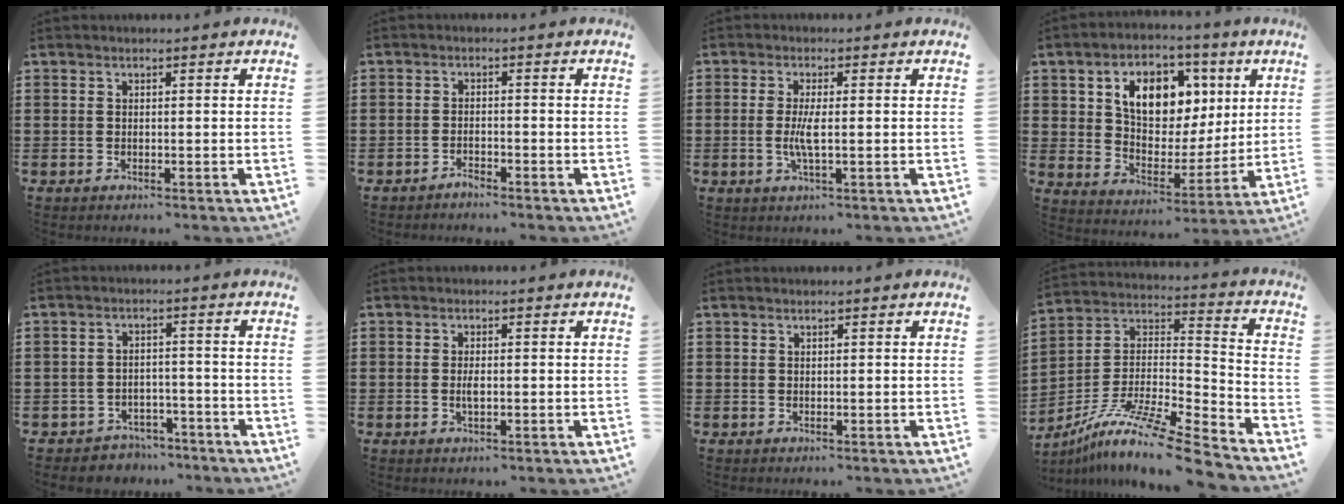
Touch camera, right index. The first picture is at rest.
{"total": 1.5, "force": [-1.5, 0.2, 0.2], "torque": [-0.010, 0.002, -0.030]}
{"total": 3.6, "force": [-0.4, 0.6, 3.6], "torque": [-0.077, -0.007, -0.012]}
{"total": 10.0, "force": [4.3, 6.7, 6.0], "torque": [-0.119, 0.000, 0.073]}
{"total": 3.0, "force": [-2.7, 1.2, -0.1], "torque": [-0.008, 0.003, -0.058]}
{"total": 1.8, "force": [-0.1, 0.6, 1.7], "torque": [-0.039, -0.002, -0.005]}
{"total": 0.0}
{"total": 12.1, "force": [-9.7, 0.6, 7.1], "torque": [-0.129, 0.006, -0.187]}